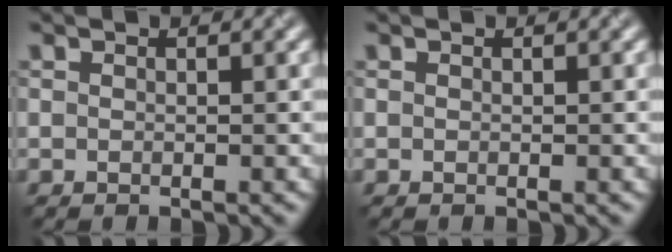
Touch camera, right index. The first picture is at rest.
{"total": 0.0}